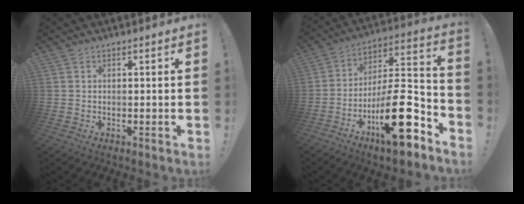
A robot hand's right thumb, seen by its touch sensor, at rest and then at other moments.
{"total": 21.2, "force": [-9.5, 7.4, 17.5], "torque": [-0.275, 0.058, -0.148]}